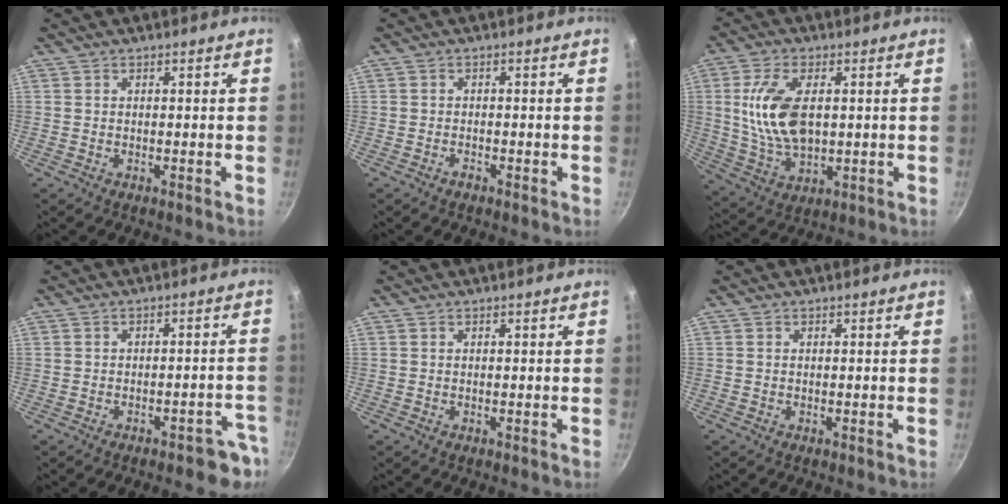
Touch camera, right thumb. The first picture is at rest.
{"total": 1.2, "force": [-0.9, 0.6, 0.5], "torque": [-0.009, 0.011, -0.017]}
{"total": 13.3, "force": [1.8, 7.3, 10.9], "torque": [-0.201, -0.008, 0.040]}
{"total": 5.8, "force": [-3.9, 2.8, 3.3], "torque": [0.009, 0.047, -0.031]}
{"total": 0.0}
{"total": 0.0}